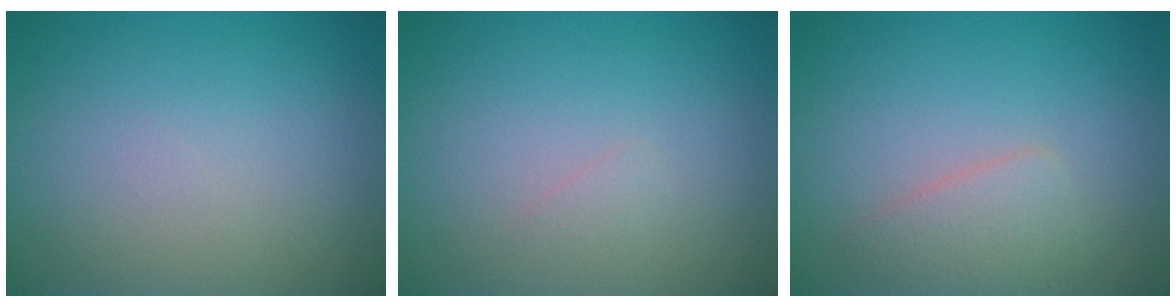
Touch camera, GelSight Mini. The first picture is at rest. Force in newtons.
{"total": 0.6, "press": 0.6, "slide": 0.0}
{"total": 2.2, "press": 2.2, "slide": 0.0}